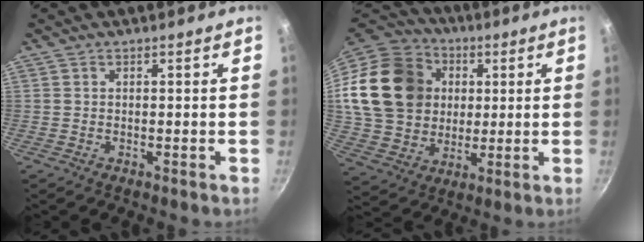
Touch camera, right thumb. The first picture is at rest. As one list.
[{"total": 24.9, "force": [4.7, 20.4, 13.5], "torque": [-0.249, 0.021, 0.092]}]